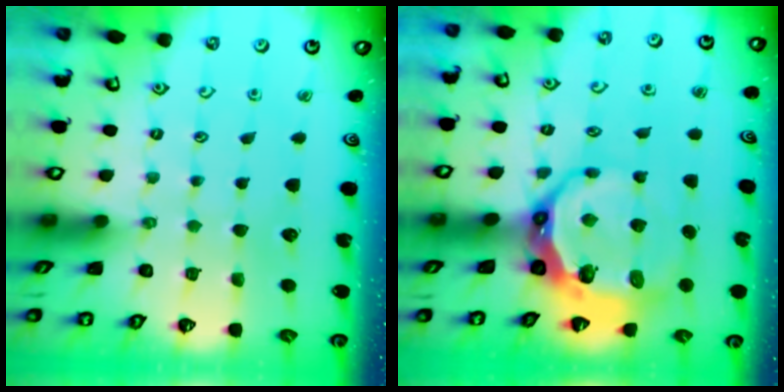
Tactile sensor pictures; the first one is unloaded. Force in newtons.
{"total": 12.1, "press": 11.3, "slide": 4.1}